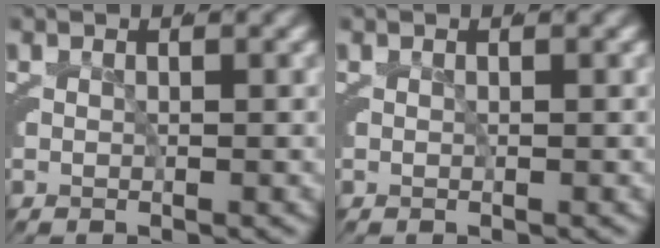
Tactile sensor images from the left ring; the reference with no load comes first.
{"total": 0.0}